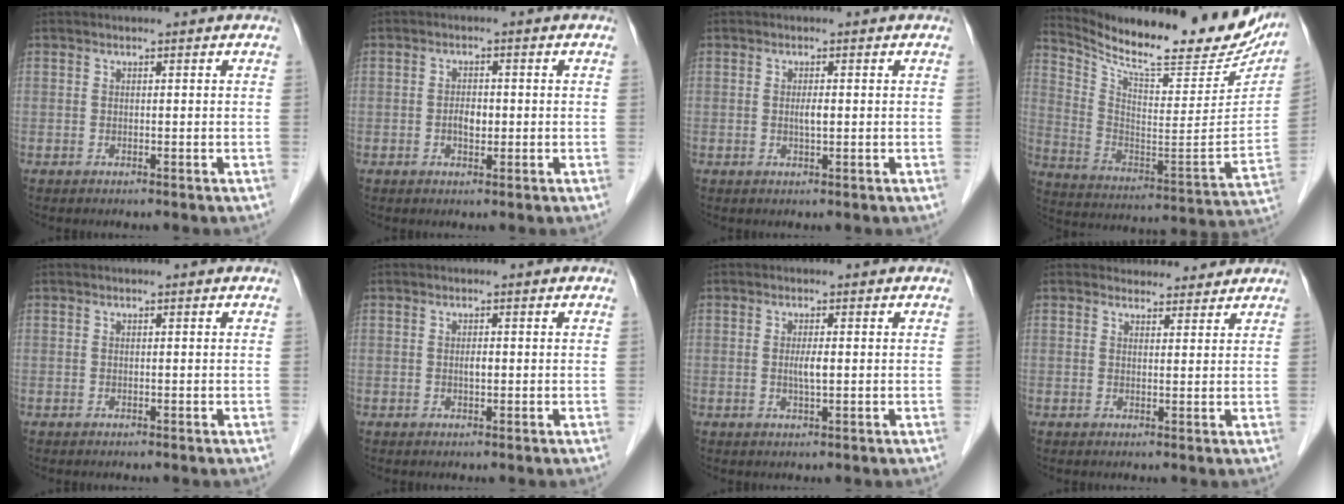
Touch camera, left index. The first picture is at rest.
{"total": 2.3, "force": [-0.5, 1.2, 1.8], "torque": [-0.033, 0.002, -0.006]}
{"total": 1.3, "force": [-0.1, 0.2, 1.3], "torque": [-0.025, -0.001, 0.000]}
{"total": 25.6, "force": [22.0, 5.2, 12.1], "torque": [-0.202, -0.055, 0.313]}
{"total": 0.0}
{"total": 1.0, "force": [-0.1, 0.4, 0.9], "torque": [-0.017, -0.001, -0.001]}
{"total": 1.9, "force": [-0.1, 0.2, 1.9], "torque": [-0.040, -0.003, -0.001]}
{"total": 4.1, "force": [3.8, 1.5, 0.1], "torque": [0.004, 0.006, 0.047]}